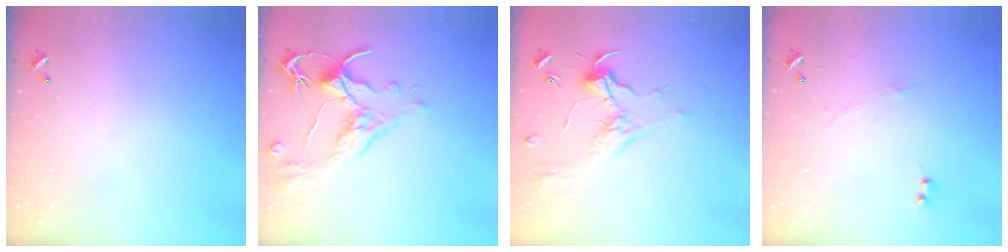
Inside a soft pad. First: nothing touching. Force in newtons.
{"total": 2.6, "press": 2.2, "slide": 1.3}
{"total": 1.8, "press": 1.7, "slide": 0.7}
{"total": 0.0}